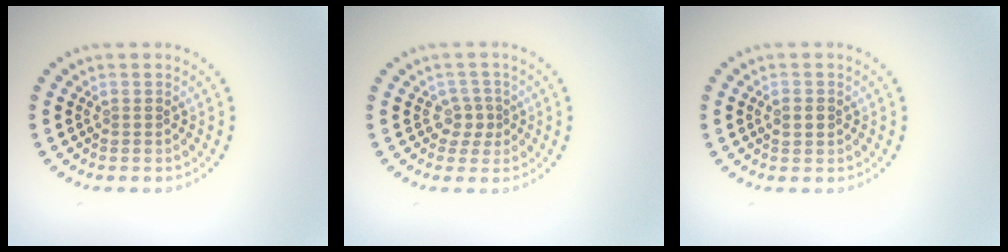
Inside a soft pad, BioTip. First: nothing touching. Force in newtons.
{"total": 1.8, "press": 1.5, "slide": 1.1}
{"total": 0.9, "press": 0.9, "slide": 0.1}